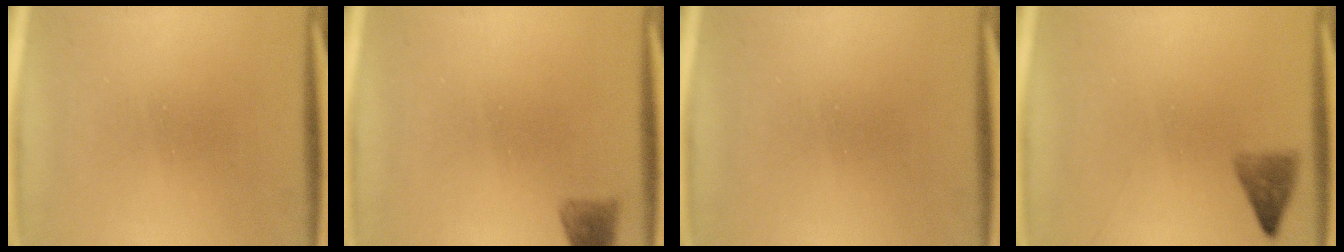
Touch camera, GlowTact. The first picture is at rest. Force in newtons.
{"total": 2.0}
{"total": 0.0}
{"total": 2.0}